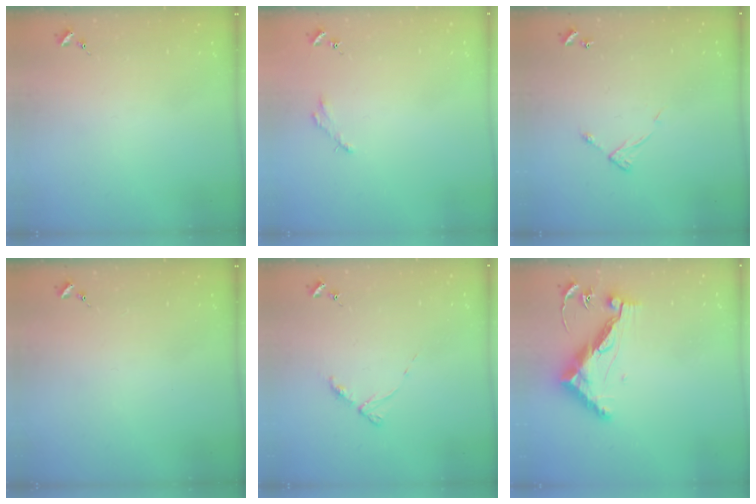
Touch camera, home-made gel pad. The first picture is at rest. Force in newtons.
{"total": 2.5, "press": 2.5, "slide": 0.2}
{"total": 5.4, "press": 5.4, "slide": 0.4}
{"total": 0.0}
{"total": 5.2, "press": 5.1, "slide": 0.6}
{"total": 12.7, "press": 12.7, "slide": 0.5}